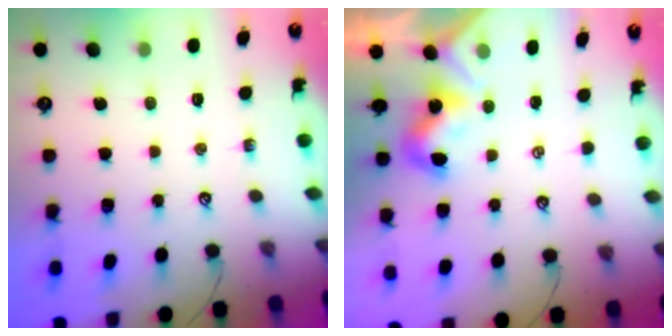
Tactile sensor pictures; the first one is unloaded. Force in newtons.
{"total": 1.4, "press": 1.3, "slide": 0.2}